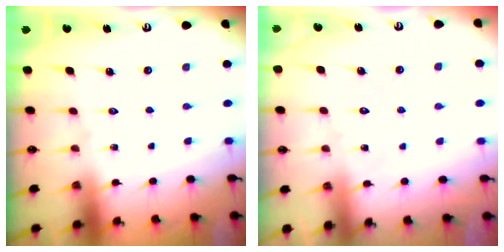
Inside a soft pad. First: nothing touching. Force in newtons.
{"total": 4.8, "press": 4.8, "slide": 0.5}